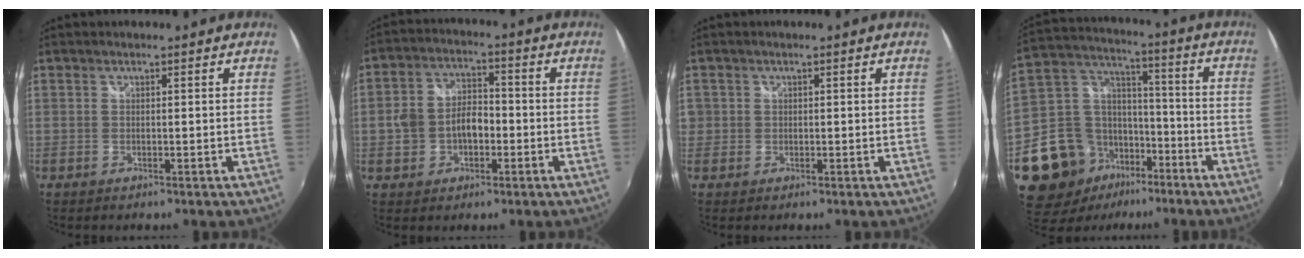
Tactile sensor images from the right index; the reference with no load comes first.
{"total": 7.9, "force": [-1.9, 5.6, 5.2], "torque": [-0.103, 0.017, -0.025]}
{"total": 2.0, "force": [-0.1, 2.0, 0.1], "torque": [-0.002, -0.001, -0.003]}
{"total": 16.5, "force": [-9.2, 11.4, 7.5], "torque": [-0.182, 0.037, -0.147]}